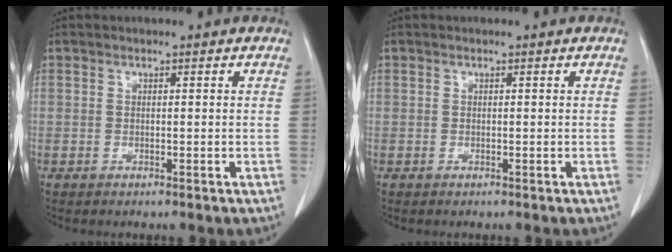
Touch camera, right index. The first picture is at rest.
{"total": 0.0}